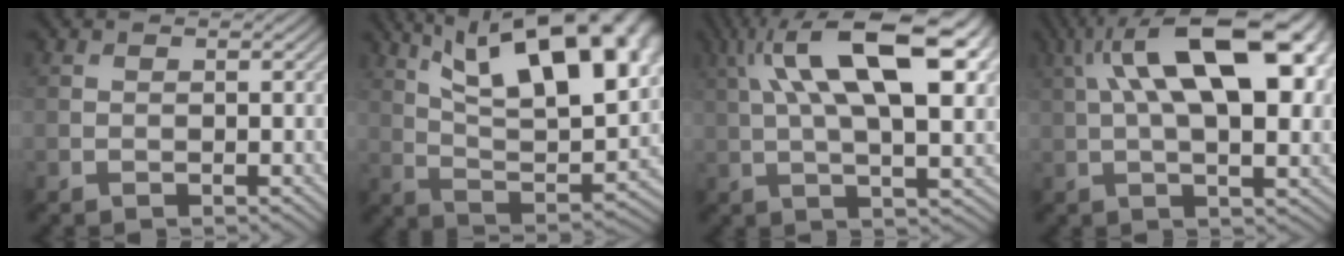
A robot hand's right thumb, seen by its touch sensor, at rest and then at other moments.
{"total": 21.0, "force": [10.0, 8.7, 16.3], "torque": [-0.262, 0.041, 0.155]}
{"total": 15.1, "force": [5.0, 5.4, 13.2], "torque": [-0.240, 0.022, 0.078]}
{"total": 16.5, "force": [4.7, 6.6, 14.4], "torque": [-0.236, 0.037, 0.063]}